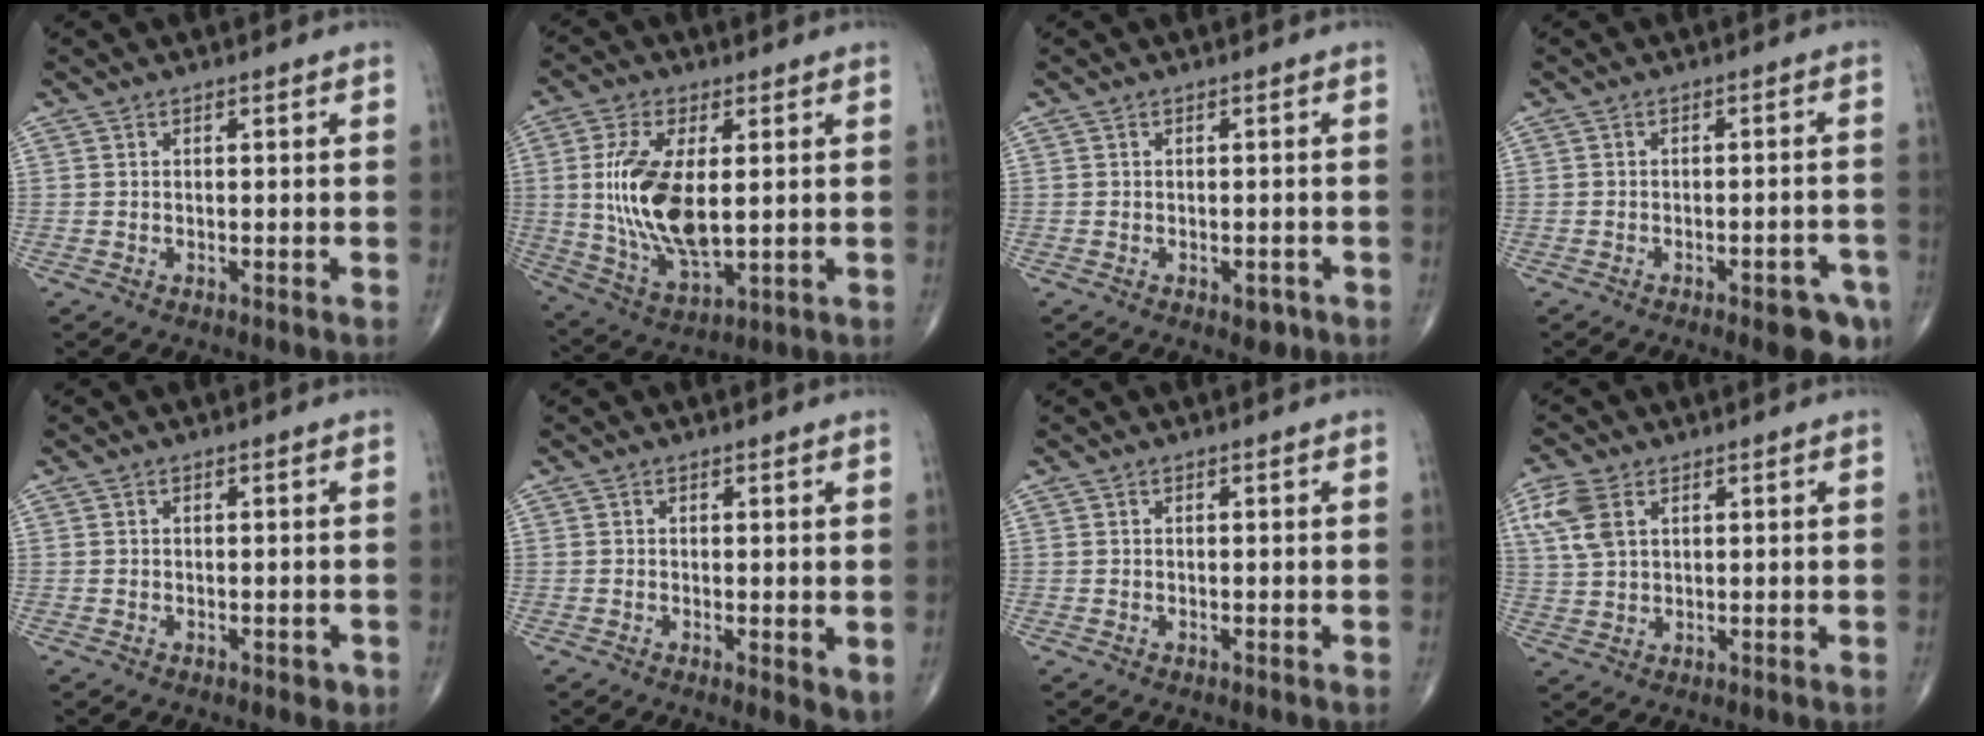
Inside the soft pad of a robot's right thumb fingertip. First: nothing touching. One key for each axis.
{"total": 15.6, "fx": 1.4, "fy": 7.3, "fz": 13.8, "tx": -0.277, "ty": -0.019, "tz": 0.038}
{"total": 2.1, "fx": -1.0, "fy": 1.3, "fz": 1.3, "tx": -0.006, "ty": 0.002, "tz": -0.010}
{"total": 7.2, "fx": -3.9, "fy": 2.4, "fz": 5.5, "tx": -0.055, "ty": 0.018, "tz": -0.044}
{"total": 1.3, "fx": -0.6, "fy": 0.9, "fz": 0.8, "tx": -0.005, "ty": 0.000, "tz": -0.007}
{"total": 3.3, "fx": -0.1, "fy": 1.2, "fz": 3.1, "tx": -0.043, "ty": -0.012, "tz": -0.004}
{"total": 0.0}
{"total": 7.0, "fx": 2.9, "fy": 4.1, "fz": 4.8, "tx": -0.114, "ty": 0.002, "tz": 0.062}